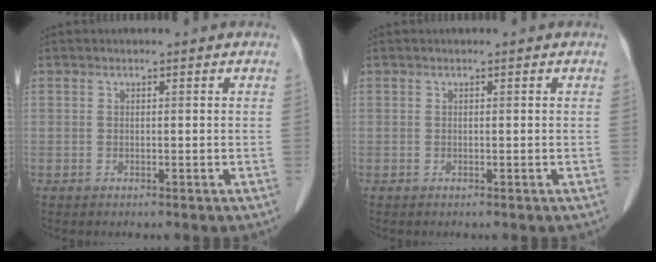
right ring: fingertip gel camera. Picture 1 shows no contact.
{"total": 0.0}